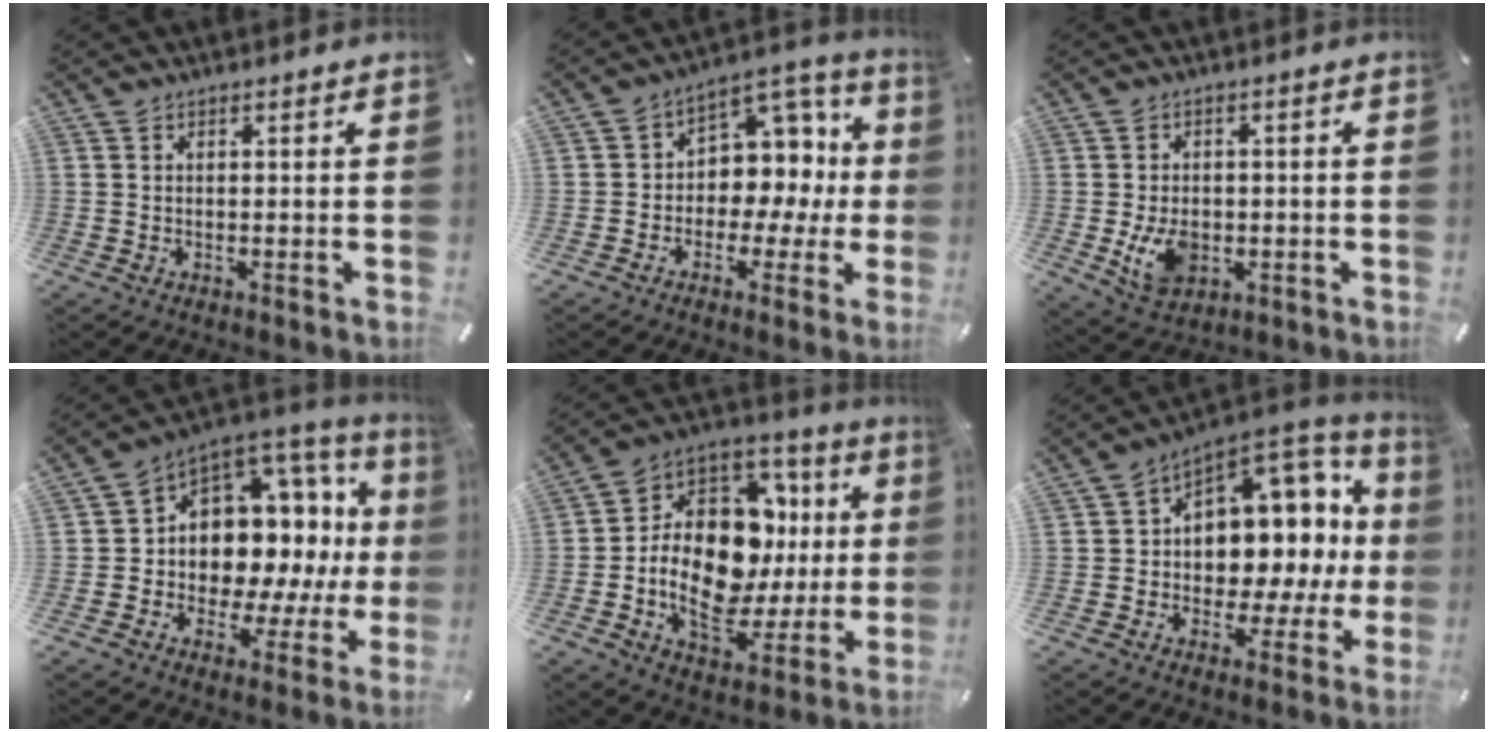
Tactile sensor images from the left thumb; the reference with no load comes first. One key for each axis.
{"total": 9.8, "fx": 0.0, "fy": 8.7, "fz": 4.4, "tx": -0.044, "ty": -0.015, "tz": 0.005}
{"total": 8.2, "fx": -1.4, "fy": 6.2, "fz": 5.2, "tx": -0.097, "ty": -0.002, "tz": -0.027}
{"total": 11.2, "fx": 2.0, "fy": 9.6, "fz": 5.5, "tx": -0.074, "ty": -0.062, "tz": 0.041}
{"total": 21.5, "fx": -0.1, "fy": 14.9, "fz": 15.5, "tx": -0.276, "ty": -0.022, "tz": 0.005}
{"total": 10.9, "fx": 2.9, "fy": 8.8, "fz": 5.8, "tx": -0.056, "ty": -0.060, "tz": 0.050}